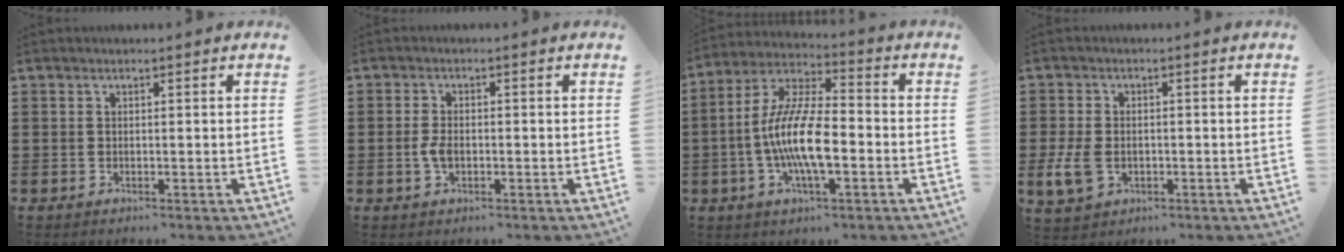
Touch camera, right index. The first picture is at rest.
{"total": 2.9, "force": [-0.5, 1.5, 2.4], "torque": [-0.061, -0.007, -0.012]}
{"total": 11.9, "force": [-2.6, 3.8, 11.0], "torque": [-0.239, -0.012, -0.051]}
{"total": 4.3, "force": [-1.2, 3.1, 2.8], "torque": [-0.080, -0.005, -0.028]}